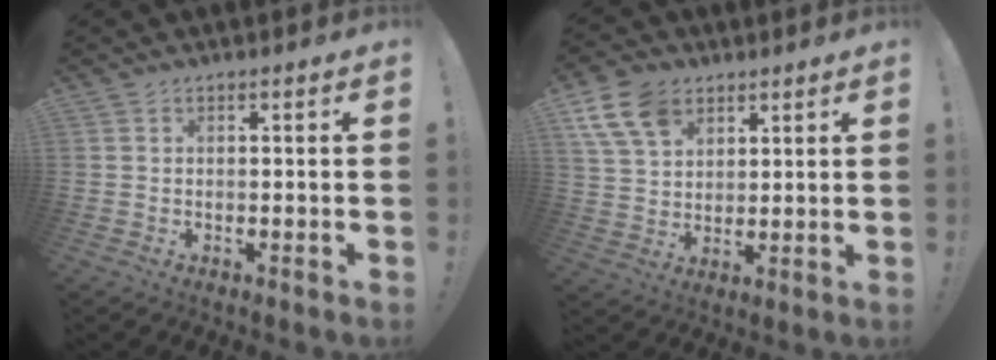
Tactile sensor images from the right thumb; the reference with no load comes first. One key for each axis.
{"total": 12.1, "fx": 6.5, "fy": 8.1, "fz": 6.1, "tx": -0.123, "ty": -0.019, "tz": 0.129}